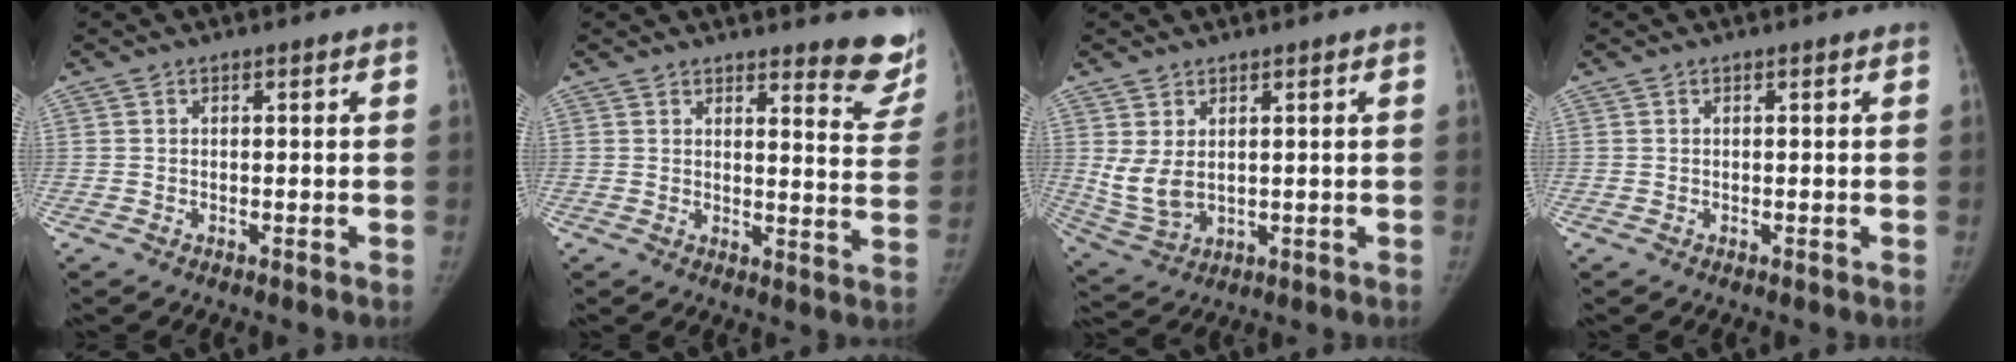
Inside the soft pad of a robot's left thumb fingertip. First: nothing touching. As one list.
[{"total": 10.7, "force": [9.5, 2.6, 4.2], "torque": [-0.009, -0.079, 0.093]}, {"total": 6.4, "force": [1.6, 4.0, 4.8], "torque": [-0.096, -0.014, 0.048]}, {"total": 0.0}]